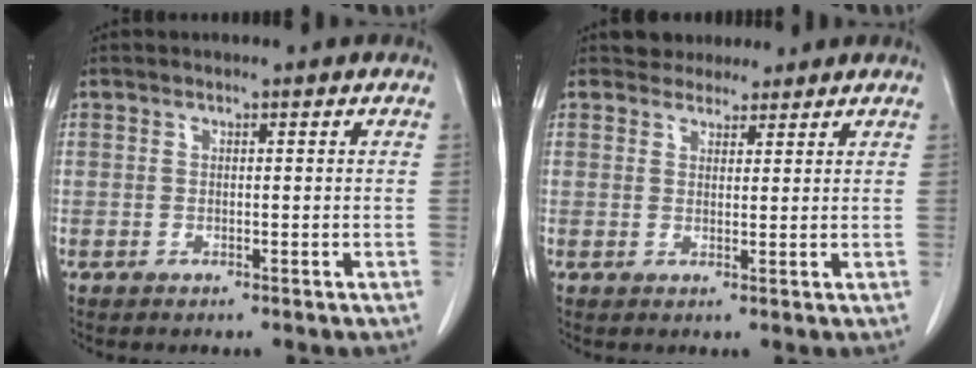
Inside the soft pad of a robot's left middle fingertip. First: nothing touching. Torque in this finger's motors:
{"motor_torque": [0.28, -0.28, -0.01, 0.01]}